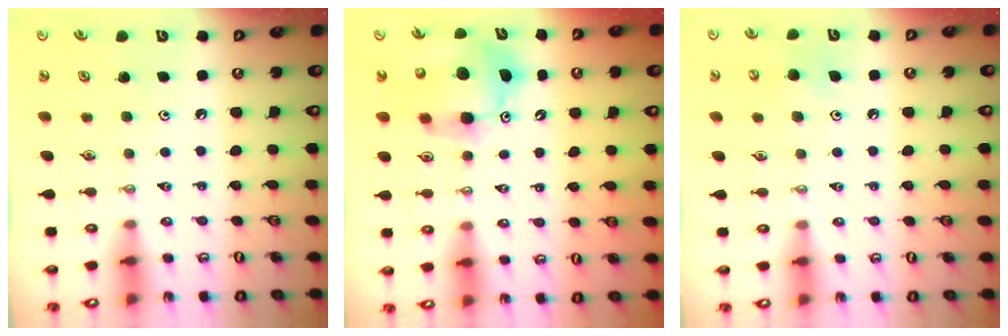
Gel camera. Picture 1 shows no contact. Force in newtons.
{"total": 11.0, "press": 10.7, "slide": 2.5}
{"total": 7.1, "press": 7.1, "slide": 0.6}